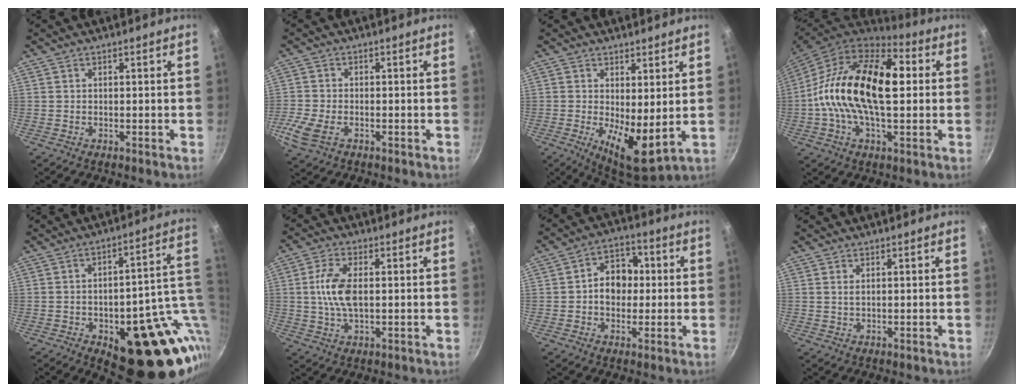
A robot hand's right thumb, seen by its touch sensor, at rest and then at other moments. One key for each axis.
{"total": 6.4, "fx": -2.6, "fy": 3.8, "fz": 4.4, "tx": -0.107, "ty": -0.001, "tz": -0.056}
{"total": 9.4, "fx": 0.3, "fy": 3.5, "fz": 8.7, "tx": -0.125, "ty": -0.027, "tz": 0.012}
{"total": 22.1, "fx": 1.7, "fy": 11.6, "fz": 18.7, "tx": -0.317, "ty": 0.023, "tz": 0.004}
{"total": 23.8, "fx": -4.7, "fy": 11.1, "fz": 20.6, "tx": -0.201, "ty": 0.007, "tz": -0.048}
{"total": 8.0, "fx": 0.5, "fy": 3.9, "fz": 7.0, "tx": -0.142, "ty": 0.006, "tz": 0.004}
{"total": 8.4, "fx": 0.0, "fy": 6.7, "fz": 5.1, "tx": -0.032, "ty": 0.020, "tz": -0.009}
{"total": 1.1, "fx": 0.3, "fy": 0.5, "fz": 0.9, "tx": -0.017, "ty": 0.000, "tz": 0.003}